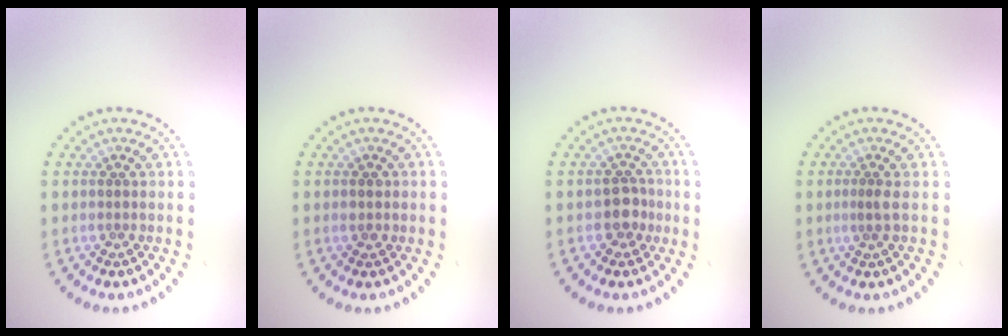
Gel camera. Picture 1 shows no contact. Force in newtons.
{"total": 1.2, "press": 1.2, "slide": 0.2}
{"total": 2.0, "press": 1.8, "slide": 0.9}
{"total": 1.0, "press": 0.6, "slide": 0.8}